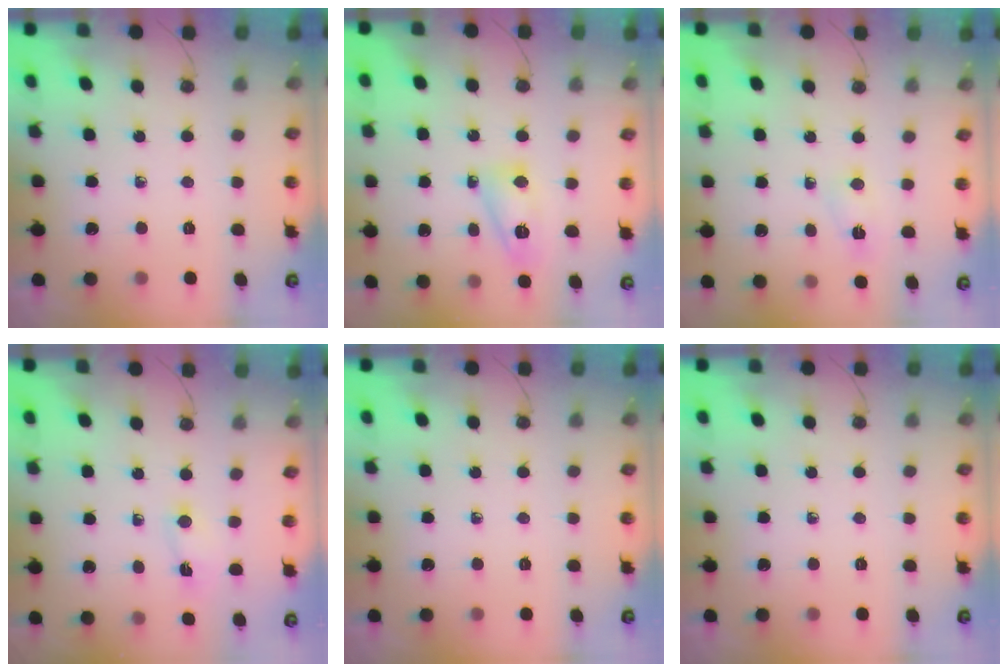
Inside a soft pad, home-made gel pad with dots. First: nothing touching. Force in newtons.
{"total": 9.0, "press": 9.0, "slide": 0.6}
{"total": 2.5, "press": 2.4, "slide": 0.5}
{"total": 1.1, "press": 1.0, "slide": 0.6}
{"total": 0.0}
{"total": 0.0}